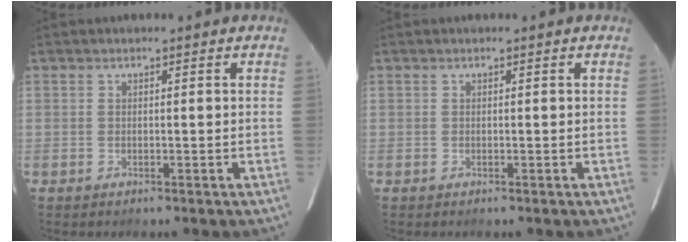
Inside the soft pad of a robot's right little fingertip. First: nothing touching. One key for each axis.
{"total": 0.0}